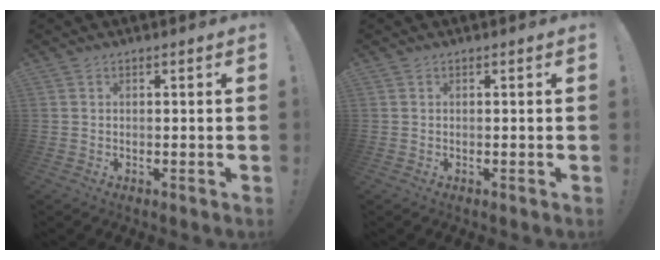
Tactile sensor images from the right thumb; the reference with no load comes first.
{"total": 0.0}